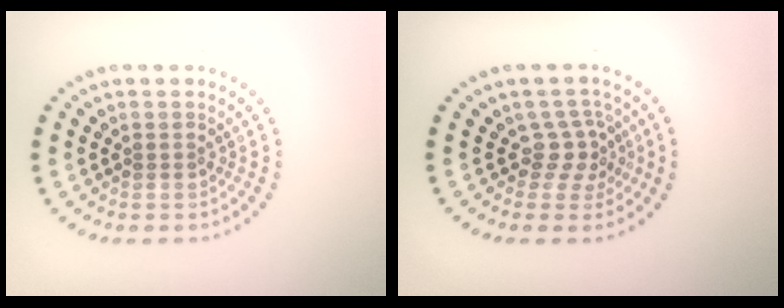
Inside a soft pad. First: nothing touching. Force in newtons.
{"total": 2.4, "press": 1.6, "slide": 1.7}